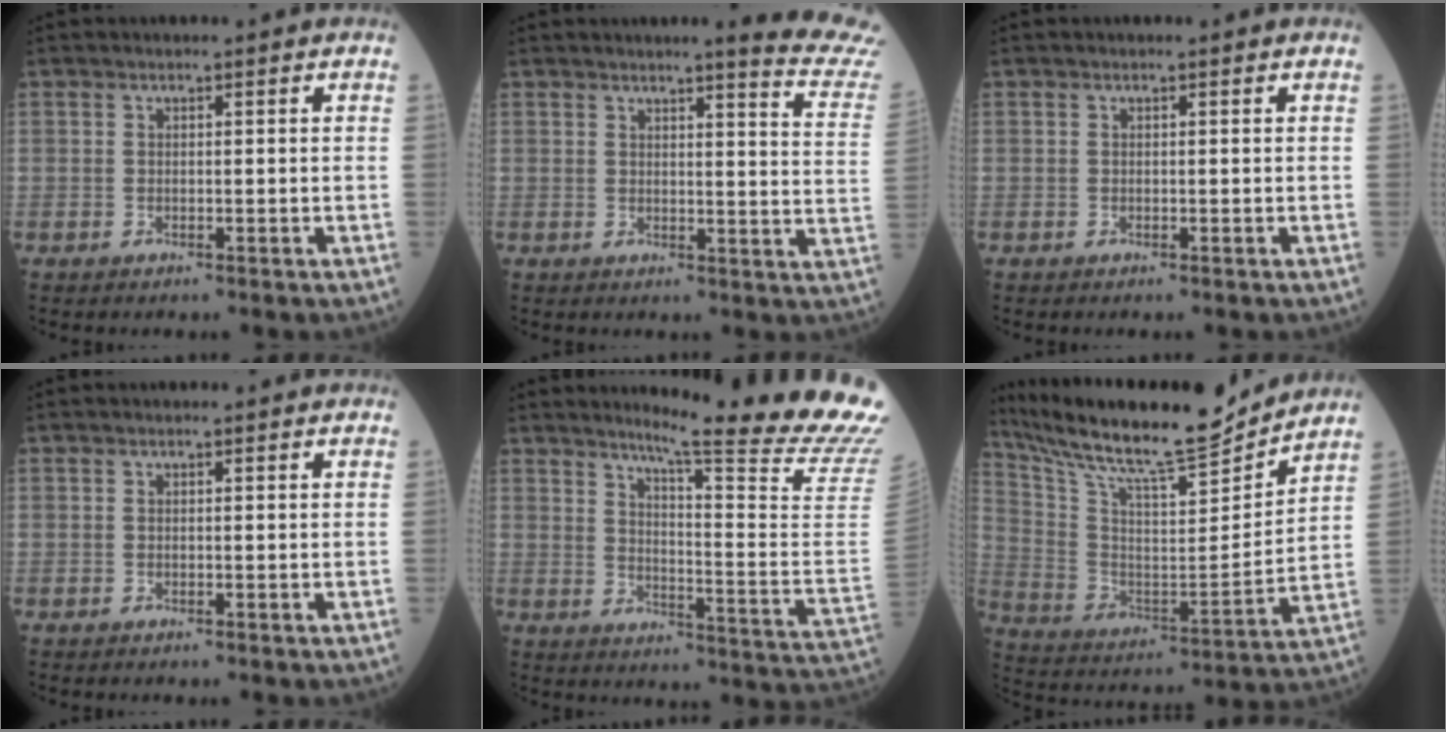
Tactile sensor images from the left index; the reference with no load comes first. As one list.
[{"total": 10.5, "force": [9.8, -1.5, 3.2], "torque": [-0.031, -0.091, 0.086]}, {"total": 0.0}, {"total": 0.0}, {"total": 23.3, "force": [20.6, -2.1, 10.8], "torque": [-0.155, -0.146, 0.245]}, {"total": 20.9, "force": [19.0, 1.2, 8.7], "torque": [-0.180, -0.026, 0.316]}]